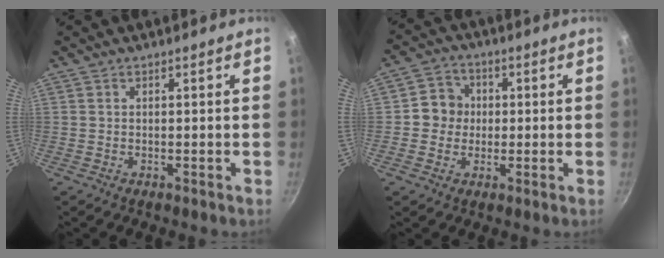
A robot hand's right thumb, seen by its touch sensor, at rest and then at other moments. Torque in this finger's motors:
{"motor_torque": [-0.38, 0.66, 0.40, -0.29, -0.02]}